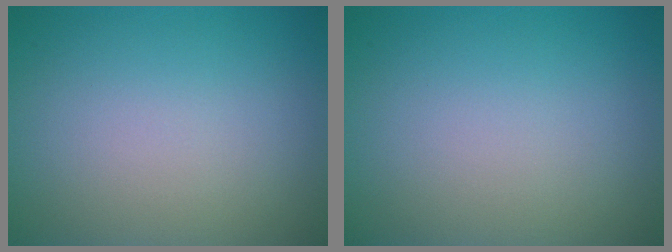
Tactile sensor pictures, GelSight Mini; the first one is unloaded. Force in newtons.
{"total": 0.0}